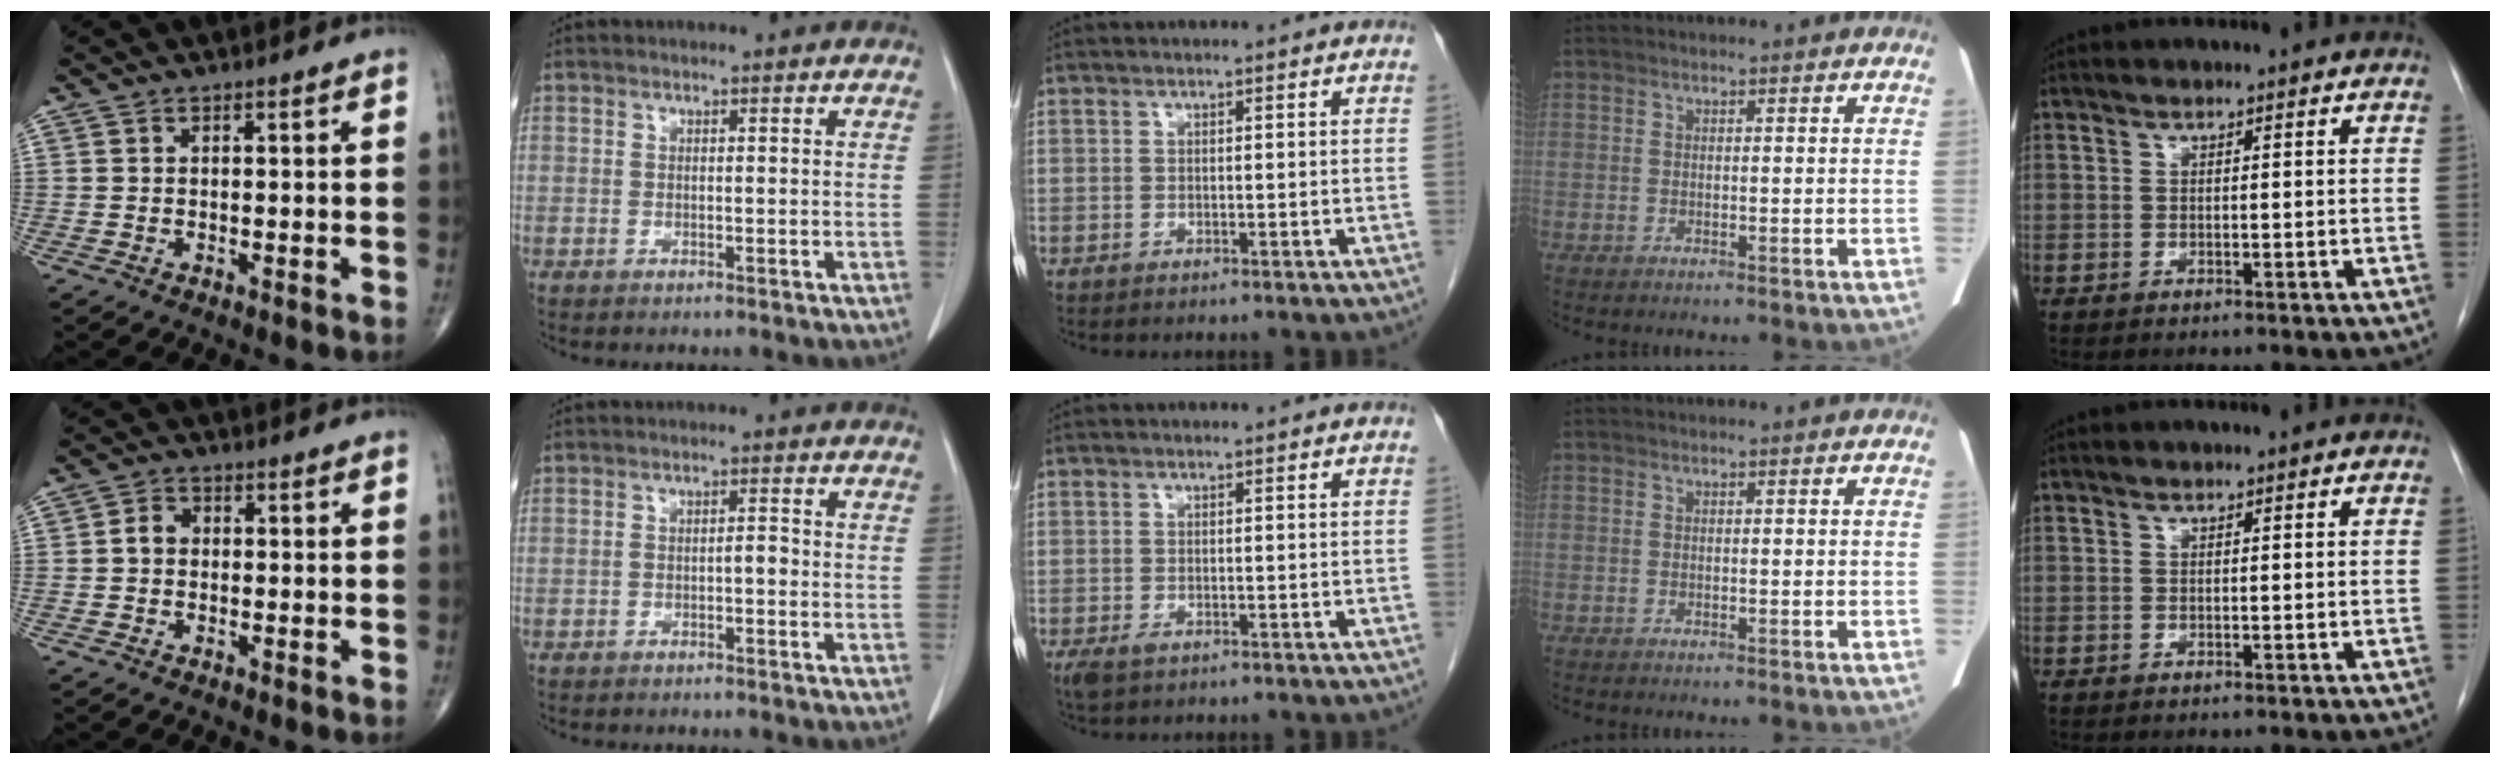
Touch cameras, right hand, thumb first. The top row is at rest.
{"thumb": {"total": 2.9, "force": [-0.1, 2.4, 1.6], "torque": [-0.020, 0.012, -0.007]}, "index": {"total": 1.6, "force": [-0.7, 0.5, 1.4], "torque": [-0.019, 0.006, -0.009]}, "middle": {"total": 2.1, "force": [-1.1, 1.1, 1.4], "torque": [-0.035, -0.004, -0.013]}}